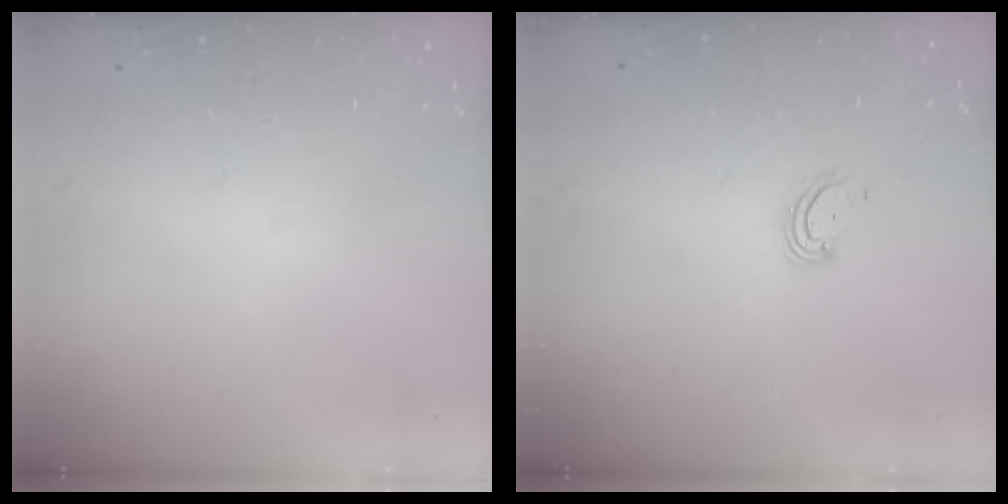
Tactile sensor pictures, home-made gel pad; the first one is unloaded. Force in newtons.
{"total": 2.9, "press": 2.9, "slide": 0.3}